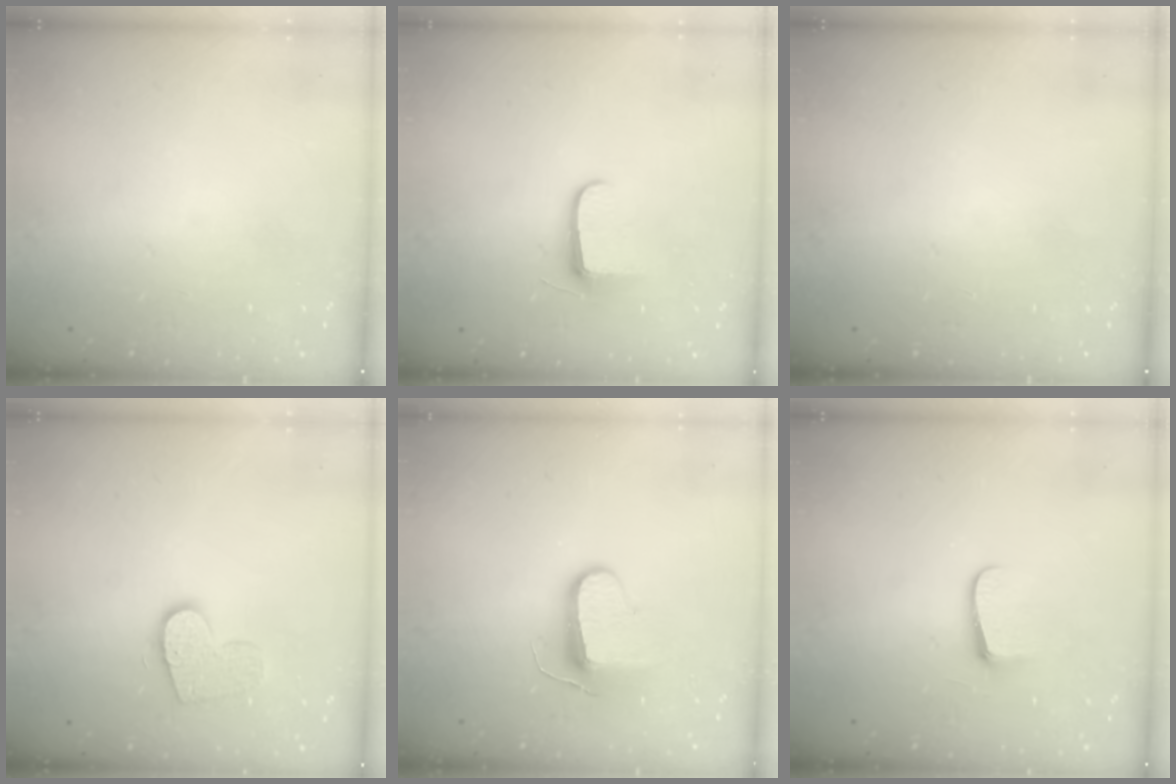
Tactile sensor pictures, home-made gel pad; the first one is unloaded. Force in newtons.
{"total": 6.8, "press": 6.7, "slide": 0.9}
{"total": 0.0}
{"total": 10.6, "press": 10.5, "slide": 0.8}
{"total": 9.2, "press": 9.2, "slide": 0.3}
{"total": 6.0, "press": 6.0, "slide": 0.8}